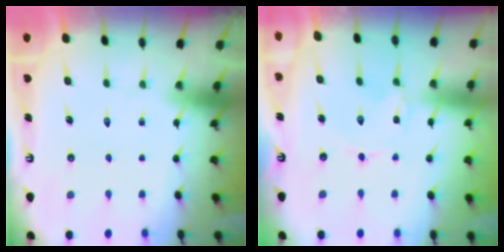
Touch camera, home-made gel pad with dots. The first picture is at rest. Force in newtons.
{"total": 1.1, "press": 1.1, "slide": 0.2}